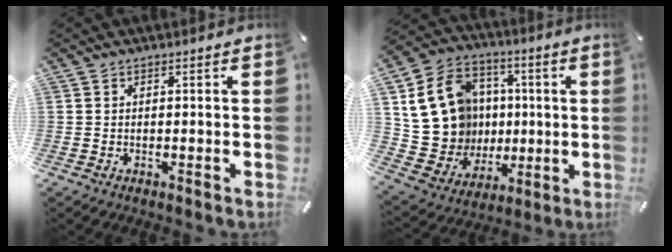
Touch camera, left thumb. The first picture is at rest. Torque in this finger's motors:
{"motor_torque": [2.46, 2.45, 1.15, -0.36, 0.43]}